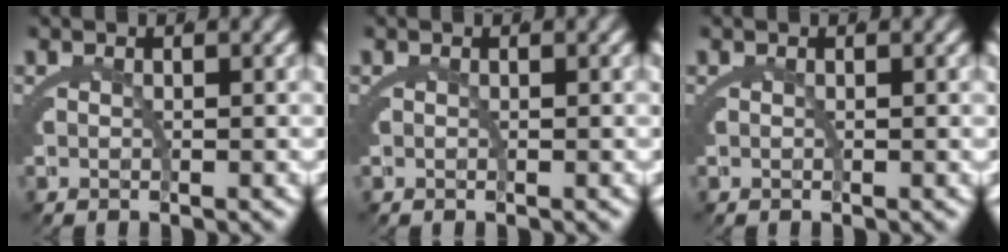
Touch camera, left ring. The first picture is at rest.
{"total": 0.0}
{"total": 0.0}